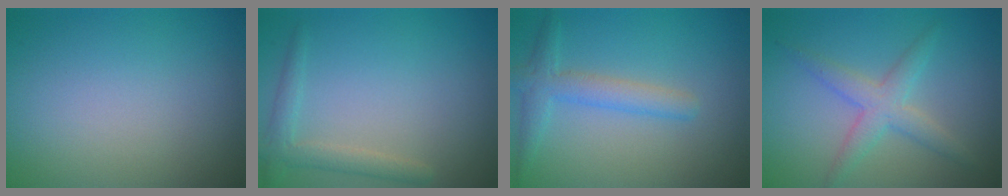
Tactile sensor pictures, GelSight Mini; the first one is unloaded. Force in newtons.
{"total": 2.0, "press": 2.0, "slide": 0.3}
{"total": 2.8, "press": 2.8, "slide": 0.1}
{"total": 3.0, "press": 3.0, "slide": 0.1}